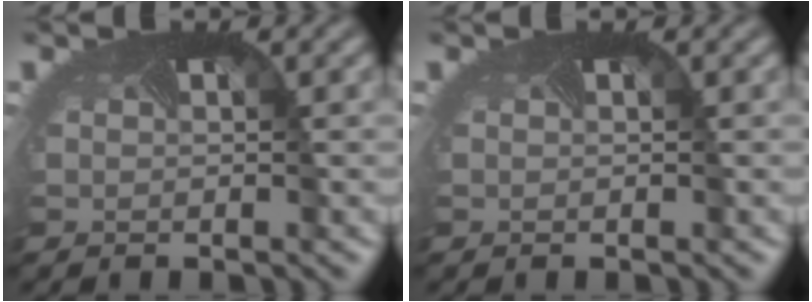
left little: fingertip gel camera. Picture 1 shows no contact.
{"total": 0.0}